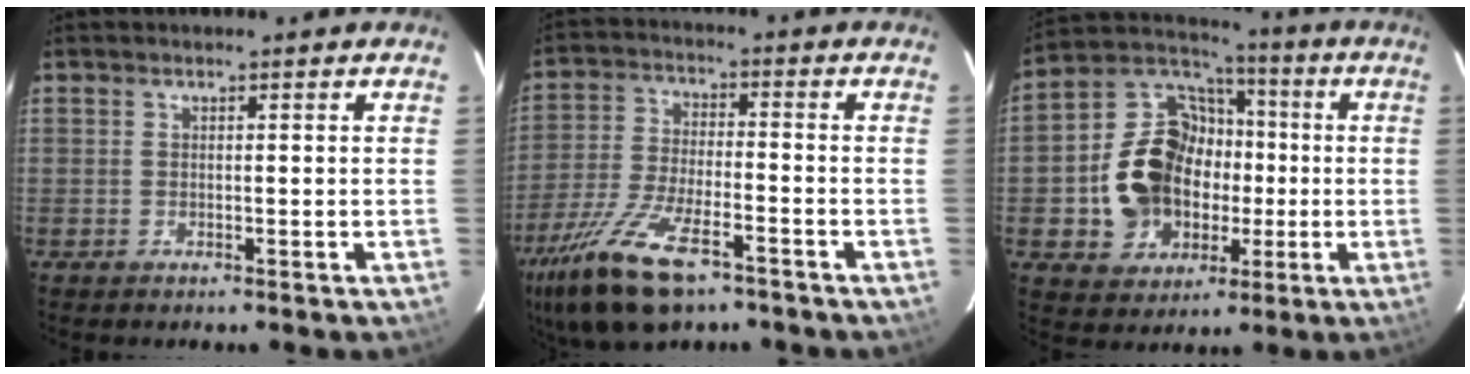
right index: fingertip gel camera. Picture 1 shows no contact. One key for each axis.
{"total": 16.4, "fx": -10.6, "fy": 6.0, "fz": 11.0, "tx": -0.240, "ty": -0.039, "tz": -0.196}
{"total": 17.2, "fx": -2.1, "fy": 14.5, "fz": 9.0, "tx": -0.207, "ty": 0.044, "tz": -0.025}